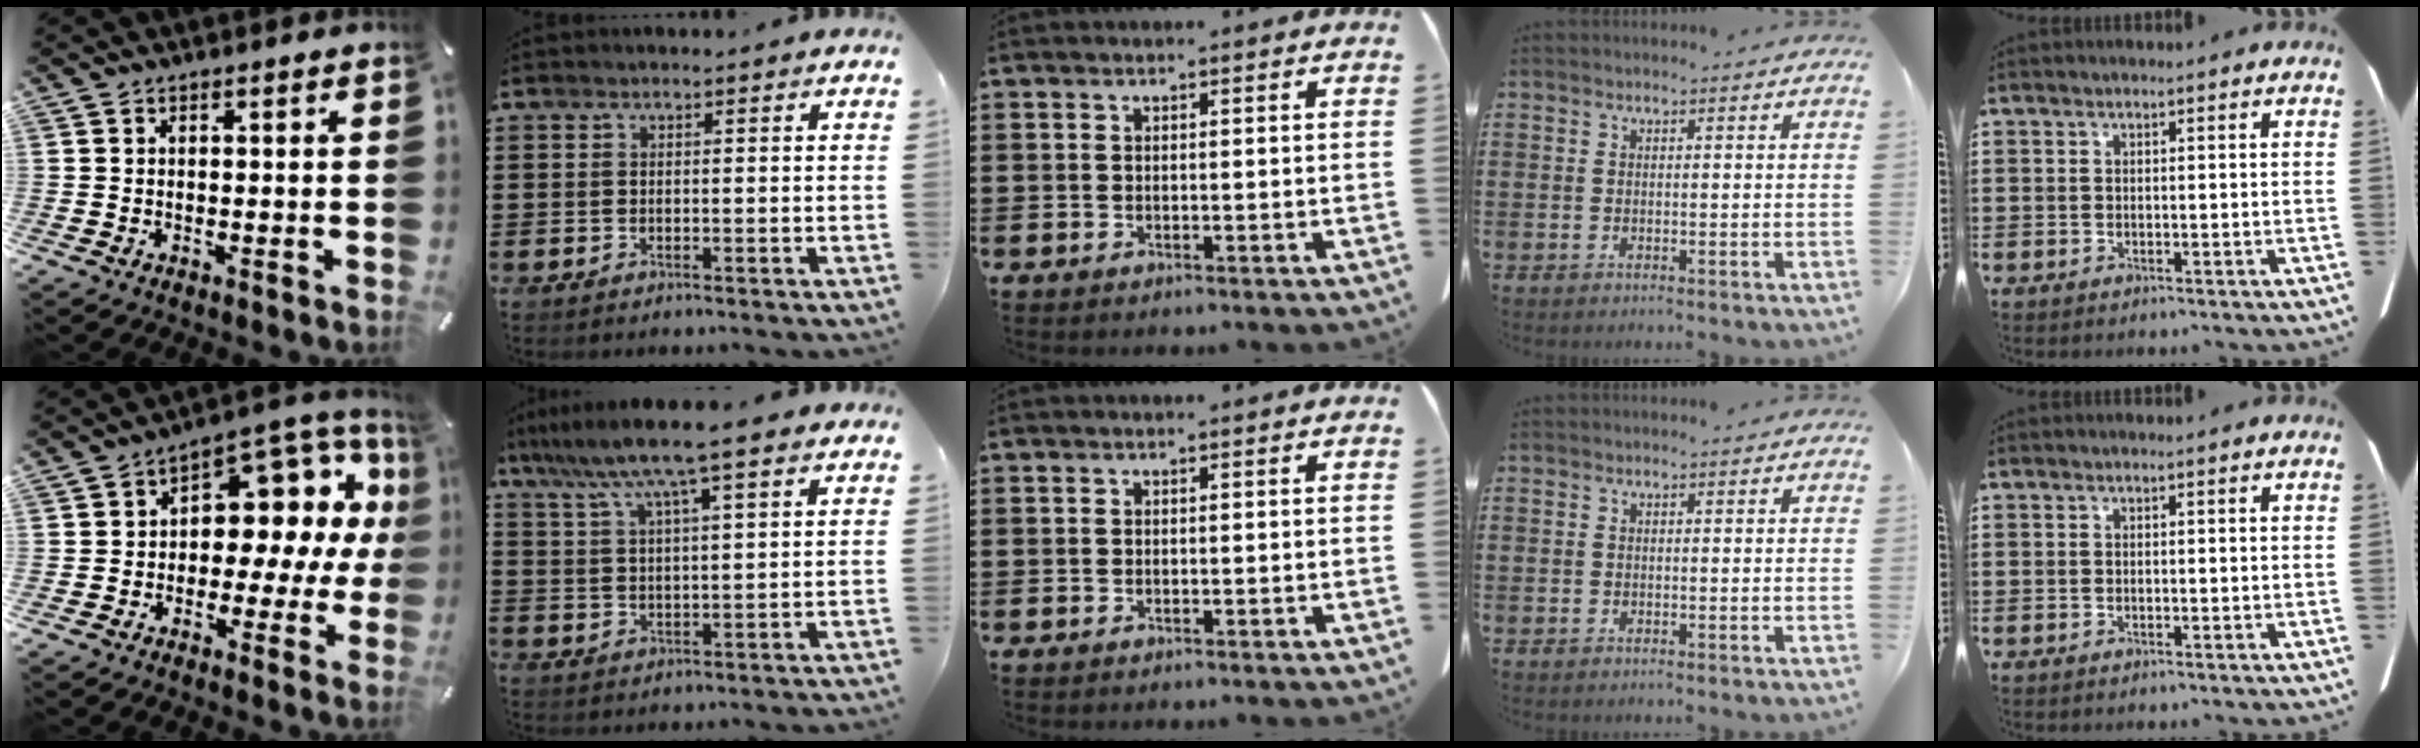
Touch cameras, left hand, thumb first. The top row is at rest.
{"thumb": {"total": 10.9, "force": [3.5, 7.0, 7.6], "torque": [-0.088, -0.052, 0.055]}, "index": {"total": 8.9, "force": [6.7, 0.4, 5.9], "torque": [-0.132, -0.017, 0.116]}}